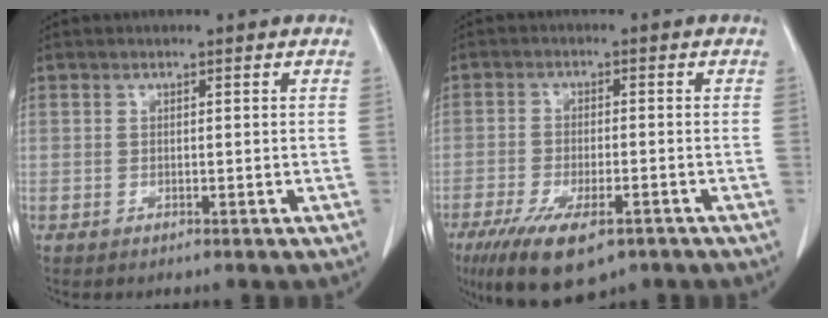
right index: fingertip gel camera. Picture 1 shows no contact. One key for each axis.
{"total": 11.5, "fx": -7.1, "fy": 4.0, "fz": 8.1, "tx": -0.144, "ty": -0.021, "tz": -0.111}